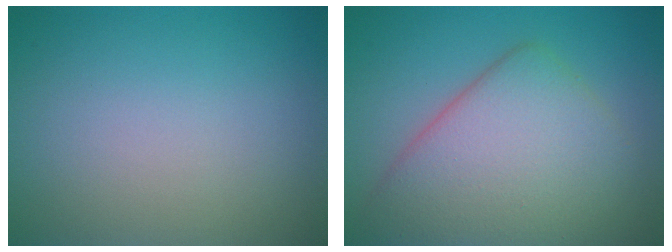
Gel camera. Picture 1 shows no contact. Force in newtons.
{"total": 8.4, "press": 8.4, "slide": 0.4}